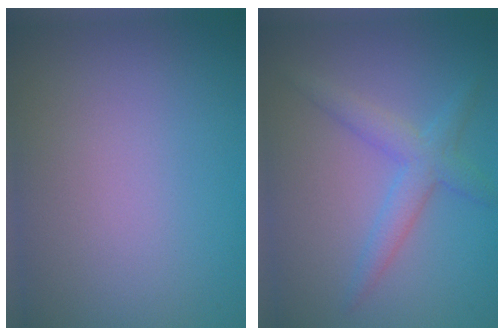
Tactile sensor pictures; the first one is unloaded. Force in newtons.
{"total": 3.0, "press": 3.0, "slide": 0.0}